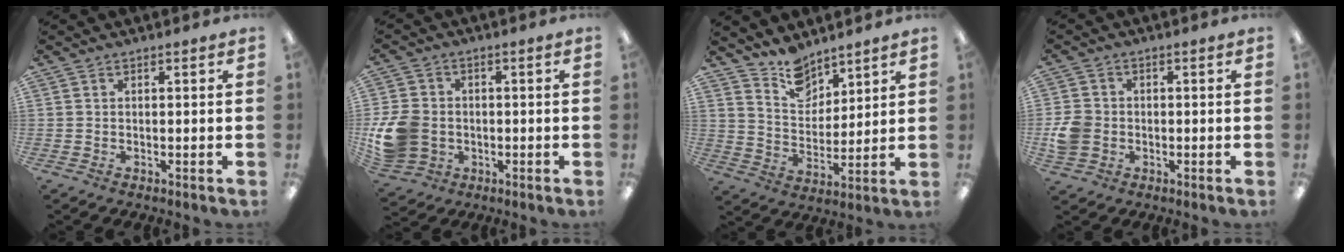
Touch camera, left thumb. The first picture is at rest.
{"total": 11.6, "force": [-2.0, 9.5, 6.4], "torque": [-0.144, 0.021, -0.032]}
{"total": 9.9, "force": [8.5, 4.7, 1.9], "torque": [-0.032, -0.058, 0.161]}
{"total": 6.0, "force": [-1.1, 5.2, 2.7], "torque": [-0.052, 0.012, -0.018]}